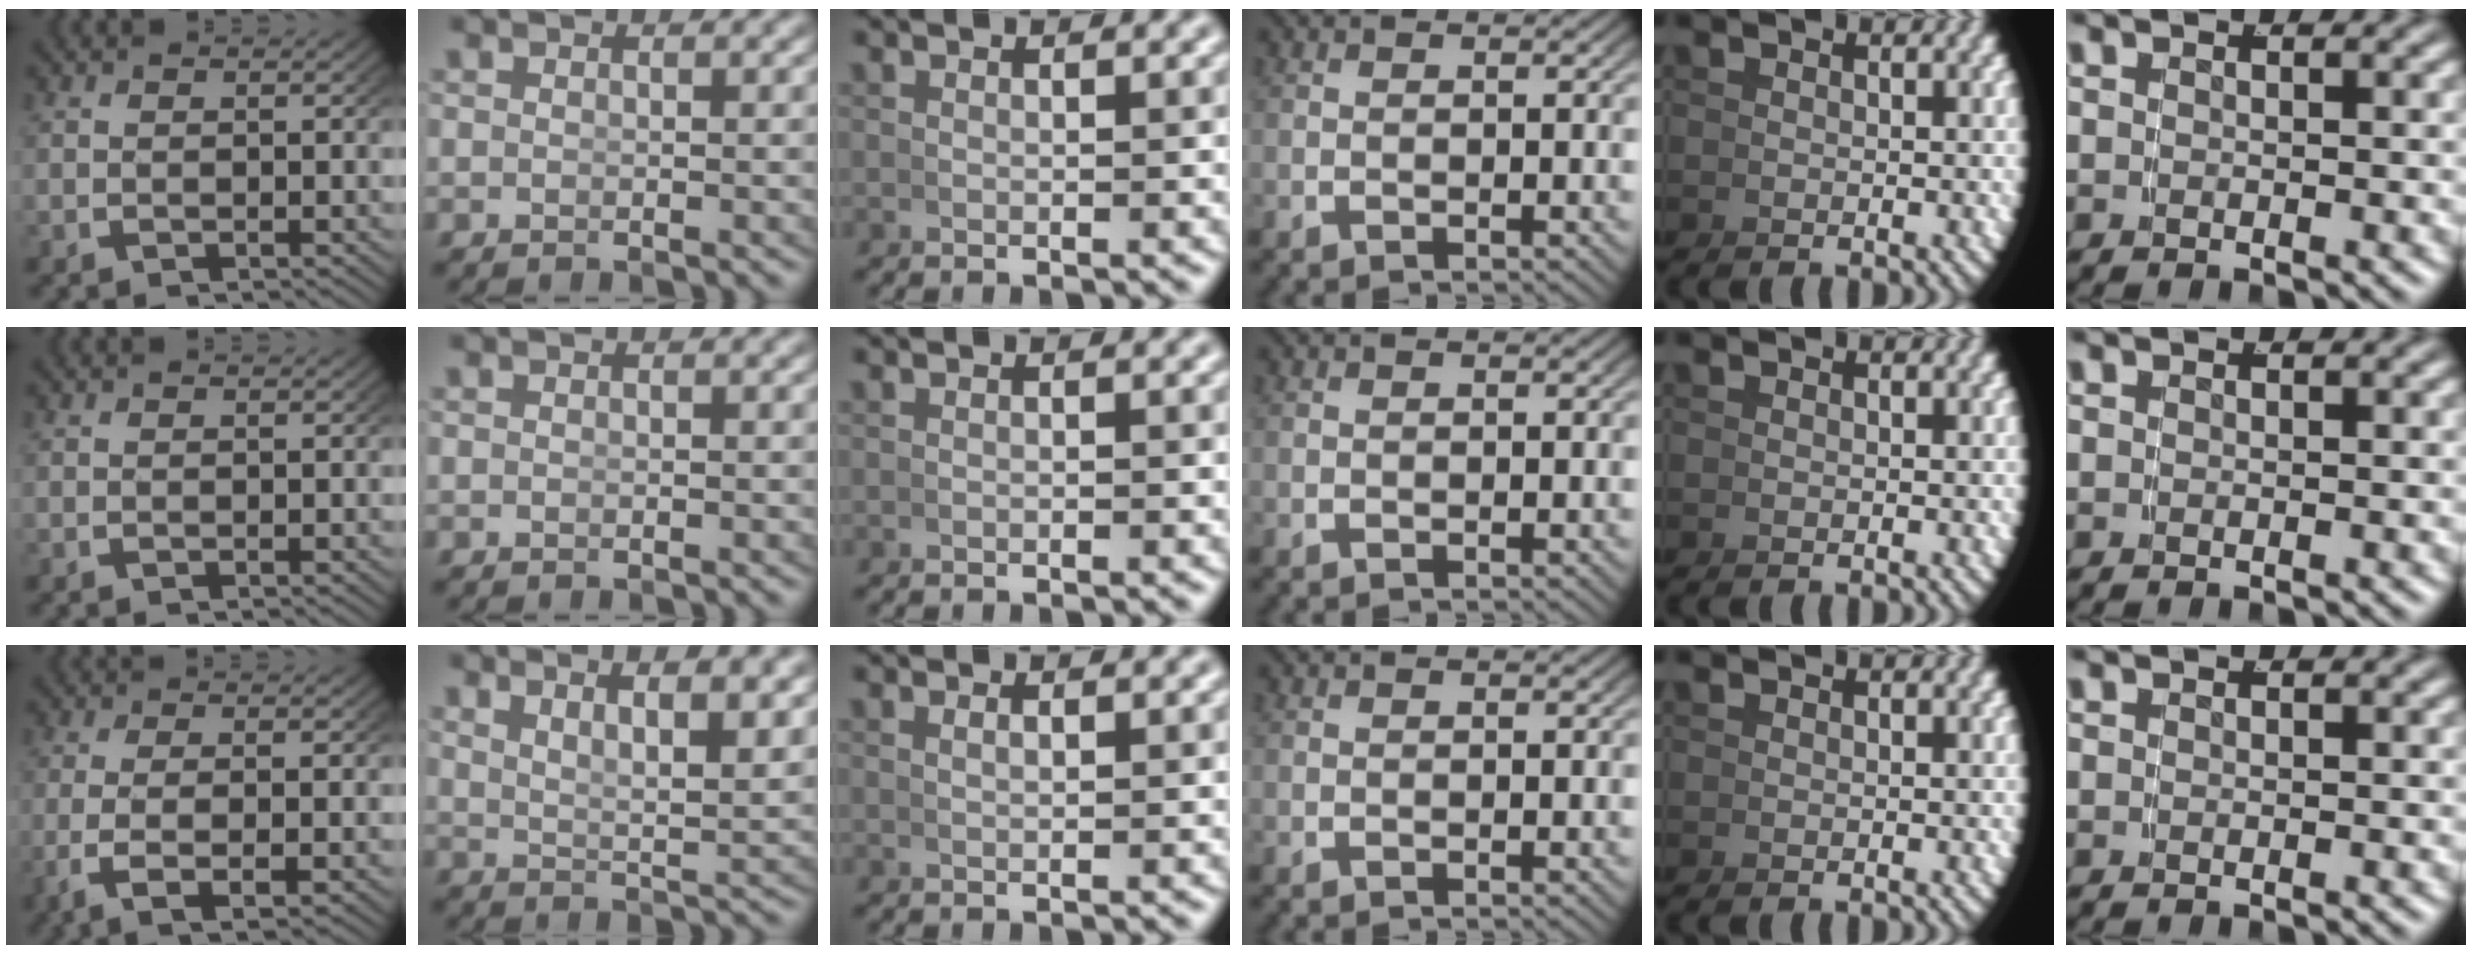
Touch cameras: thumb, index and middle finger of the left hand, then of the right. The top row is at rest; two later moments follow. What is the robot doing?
{"motion": "lift_and_place", "object": "hoodie"}